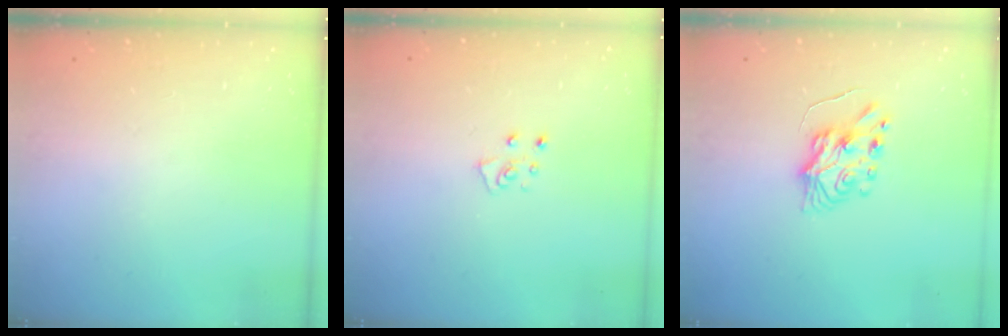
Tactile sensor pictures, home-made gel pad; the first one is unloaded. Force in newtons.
{"total": 5.3, "press": 5.3, "slide": 0.5}
{"total": 7.3, "press": 7.3, "slide": 0.7}